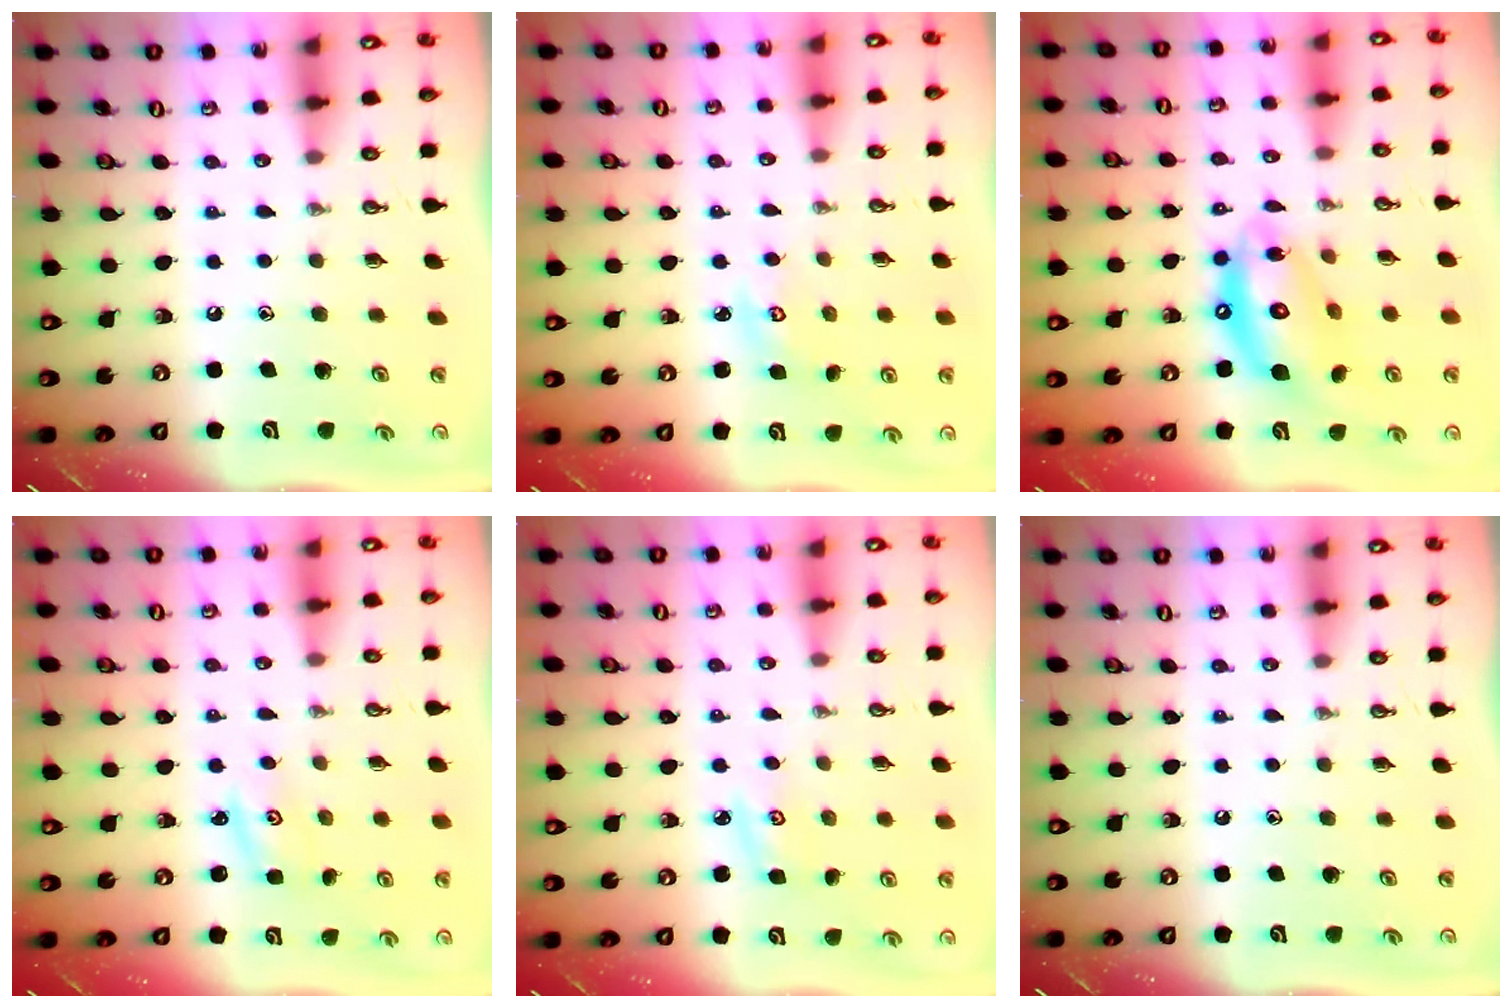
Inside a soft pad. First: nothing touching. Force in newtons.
{"total": 3.1, "press": 3.1, "slide": 0.4}
{"total": 15.9, "press": 15.8, "slide": 1.4}
{"total": 1.5, "press": 1.5, "slide": 0.1}
{"total": 3.9, "press": 3.9, "slide": 0.5}
{"total": 0.0}